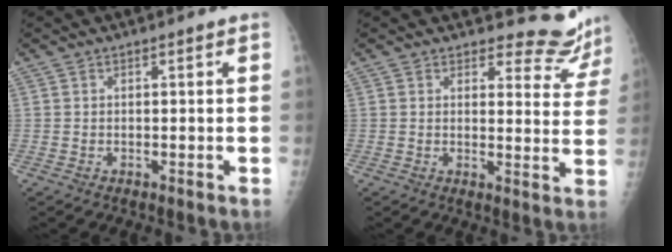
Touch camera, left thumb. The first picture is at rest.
{"total": 8.4, "force": [8.2, 1.8, 0.0], "torque": [0.034, -0.085, 0.079]}